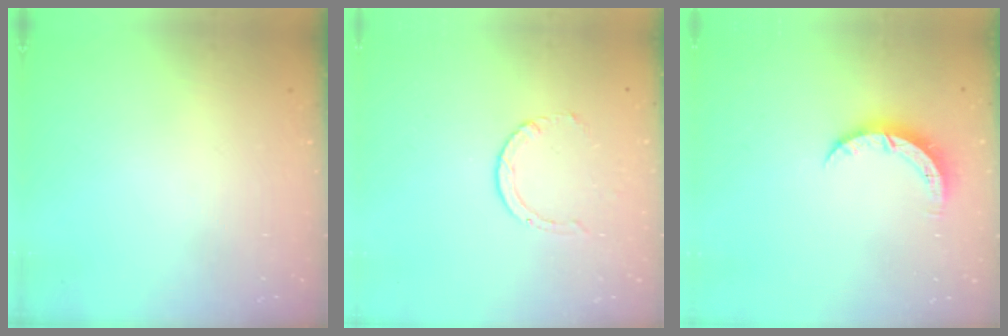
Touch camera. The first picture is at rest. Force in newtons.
{"total": 2.9, "press": 2.9, "slide": 0.4}
{"total": 4.4, "press": 4.4, "slide": 0.3}